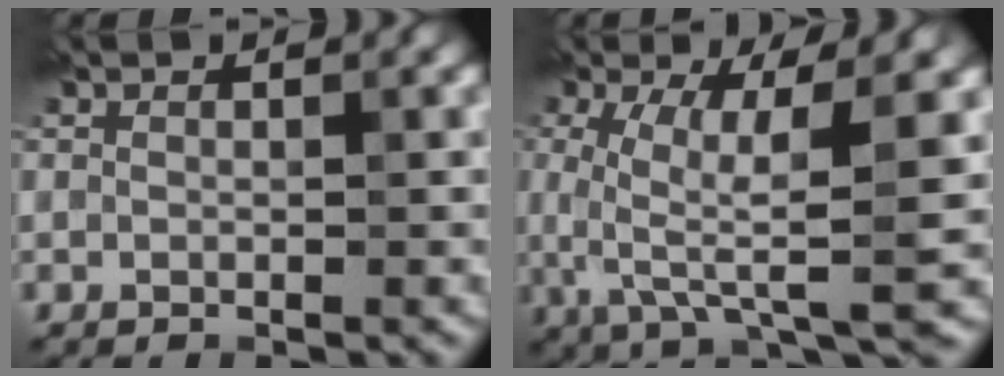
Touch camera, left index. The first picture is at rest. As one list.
[{"total": 8.2, "force": [0.1, 2.3, 7.9], "torque": [-0.150, 0.002, 0.003]}]